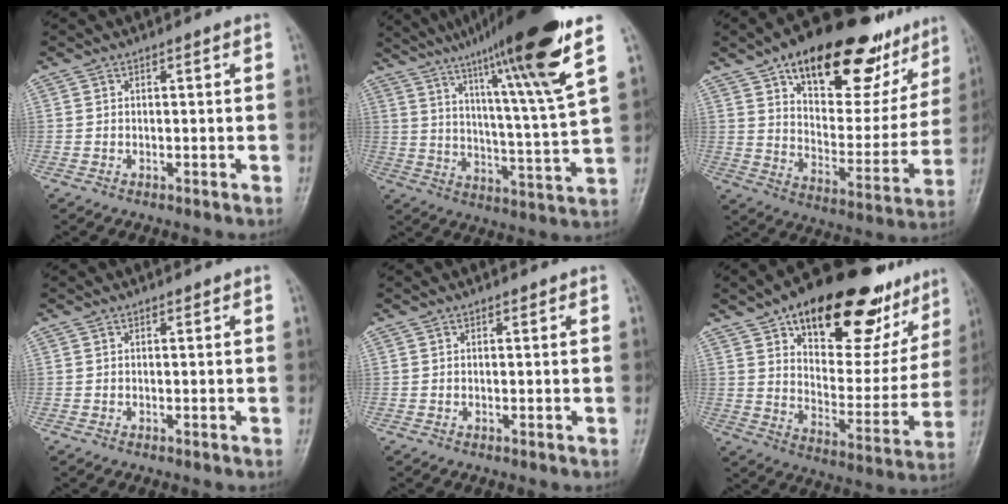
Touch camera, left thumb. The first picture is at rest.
{"total": 21.9, "force": [13.7, 0.6, 17.1], "torque": [-0.250, -0.051, 0.212]}
{"total": 27.3, "force": [17.0, 12.4, 17.4], "torque": [-0.198, -0.038, 0.255]}
{"total": 0.0}
{"total": 0.0}
{"total": 28.2, "force": [17.7, 12.8, 17.9], "torque": [-0.204, -0.044, 0.262]}